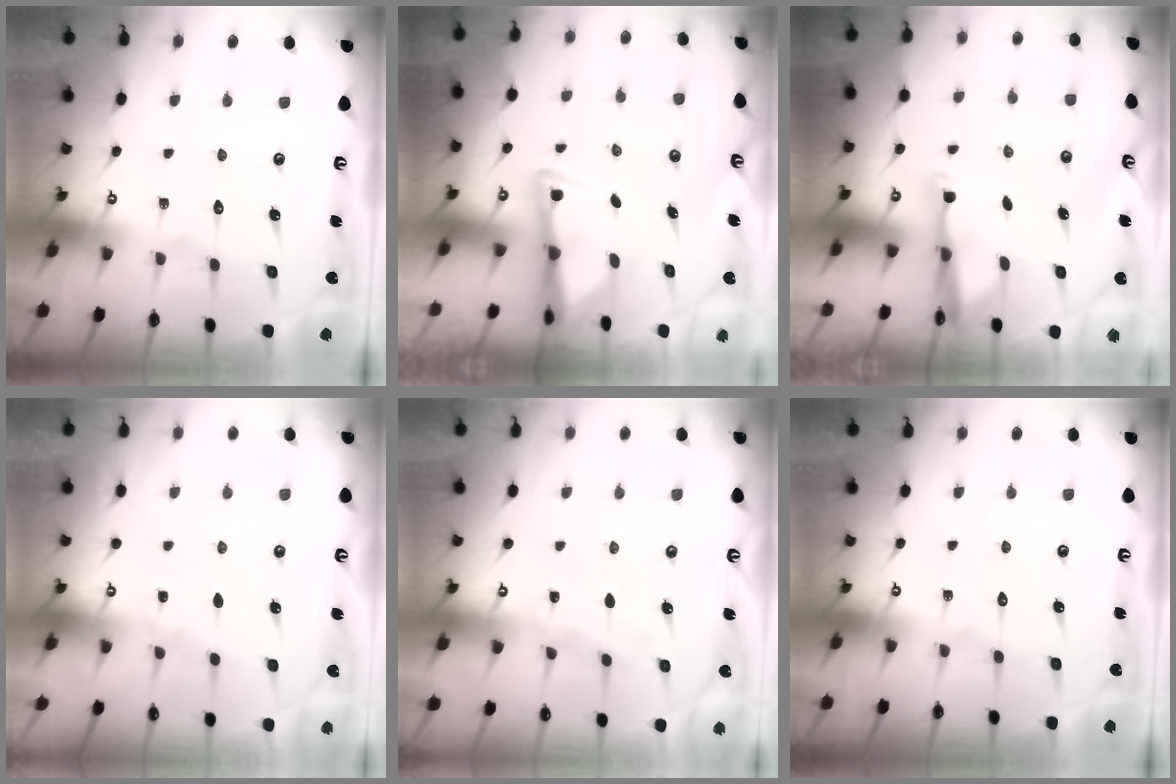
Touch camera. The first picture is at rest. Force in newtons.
{"total": 2.8, "press": 2.8, "slide": 0.6}
{"total": 3.1, "press": 3.0, "slide": 0.6}
{"total": 2.4, "press": 2.3, "slide": 0.4}
{"total": 3.7, "press": 3.7, "slide": 0.5}
{"total": 0.0}